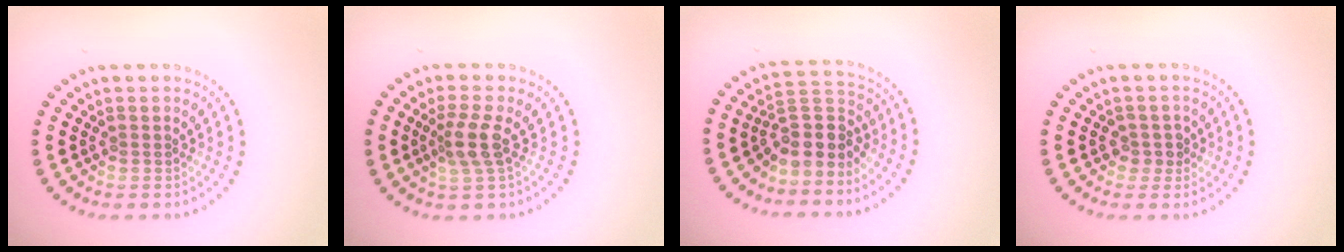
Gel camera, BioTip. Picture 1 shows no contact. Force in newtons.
{"total": 2.6, "press": 2.0, "slide": 1.6}
{"total": 3.8, "press": 3.2, "slide": 2.1}
{"total": 1.6, "press": 1.3, "slide": 0.9}